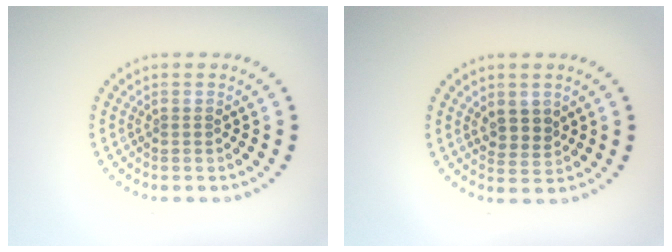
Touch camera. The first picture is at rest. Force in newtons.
{"total": 2.2, "press": 2.0, "slide": 0.9}